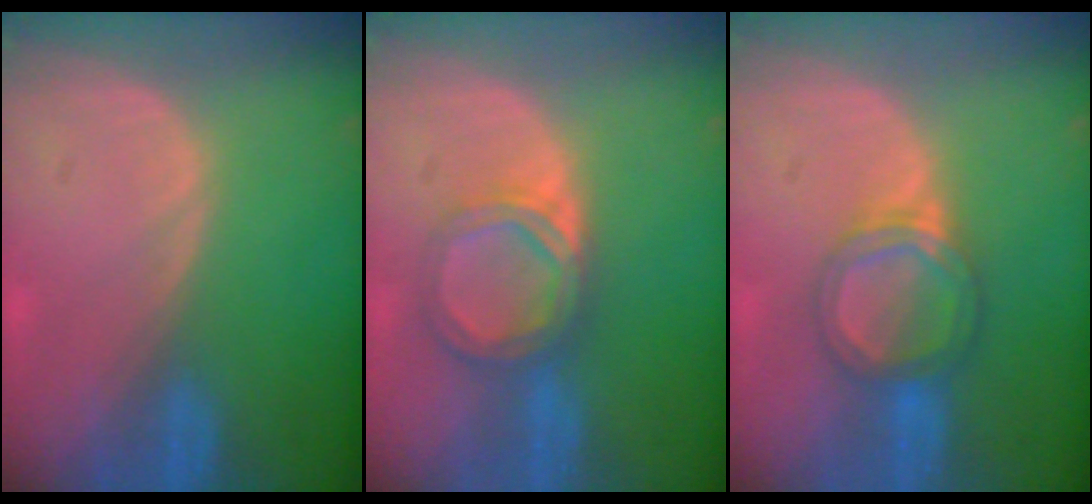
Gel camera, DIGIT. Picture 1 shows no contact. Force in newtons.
{"total": 5.6, "press": 5.3, "slide": 1.9}
{"total": 5.3, "press": 5.0, "slide": 1.7}